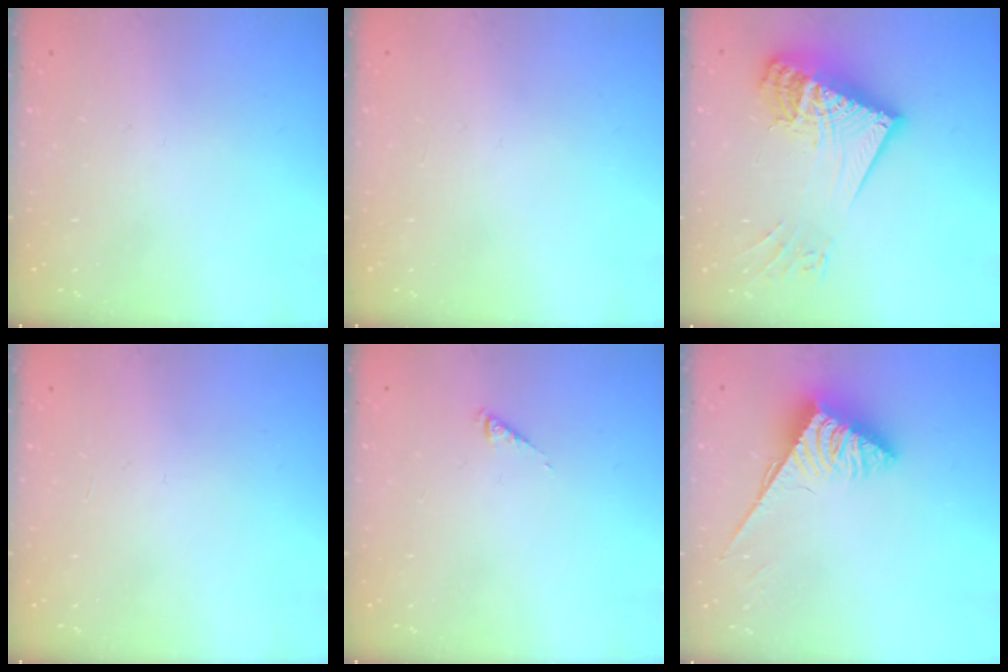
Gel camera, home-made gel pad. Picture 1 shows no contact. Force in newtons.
{"total": 0.0}
{"total": 21.5, "press": 21.3, "slide": 2.7}
{"total": 0.0}
{"total": 0.6, "press": 0.6, "slide": 0.1}
{"total": 3.6, "press": 3.6, "slide": 0.6}